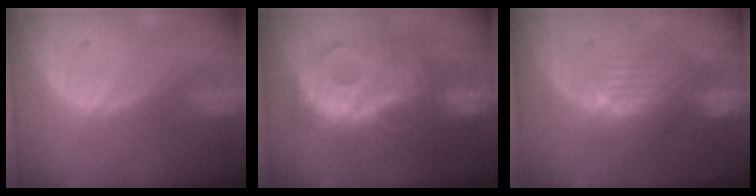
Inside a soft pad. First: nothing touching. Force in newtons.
{"total": 10.9, "press": 10.9, "slide": 0.5}
{"total": 7.9, "press": 7.0, "slide": 3.5}